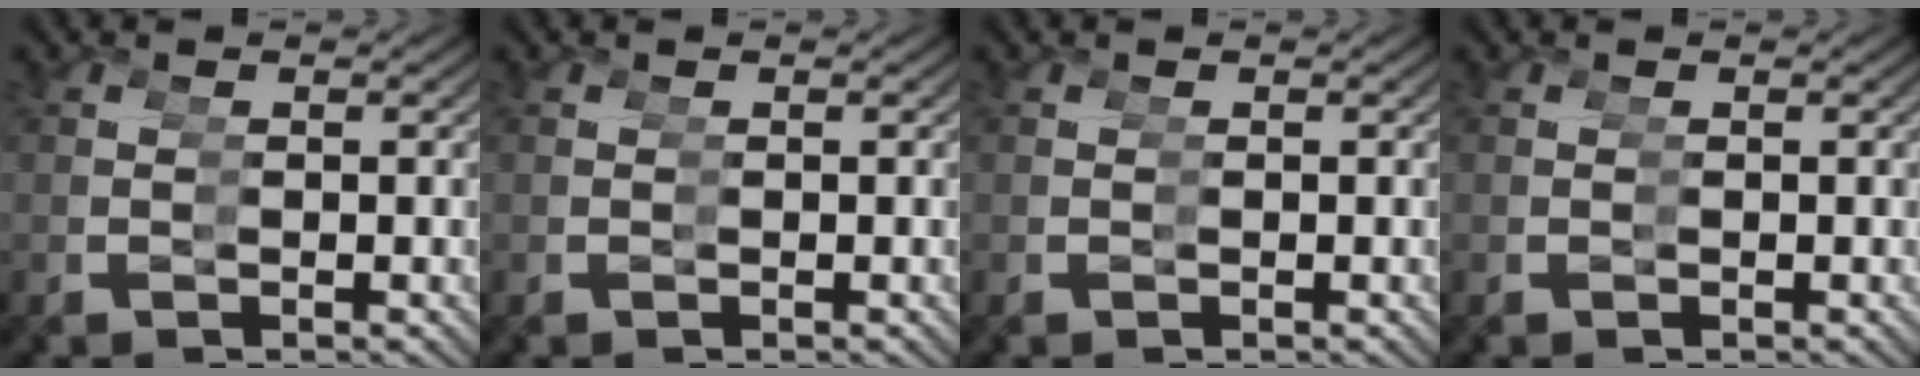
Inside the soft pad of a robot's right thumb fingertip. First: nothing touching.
{"total": 0.0}
{"total": 0.0}
{"total": 0.0}